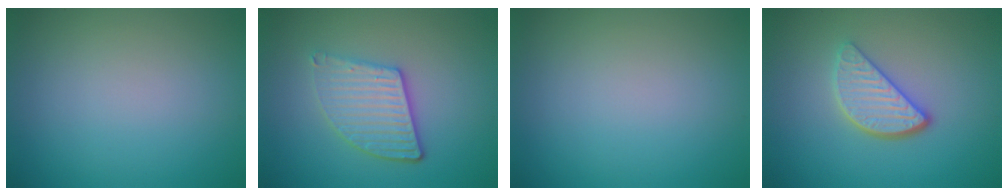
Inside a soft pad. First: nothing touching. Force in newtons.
{"total": 4.1, "press": 3.3, "slide": 2.4}
{"total": 0.0}
{"total": 3.6, "press": 2.9, "slide": 2.1}